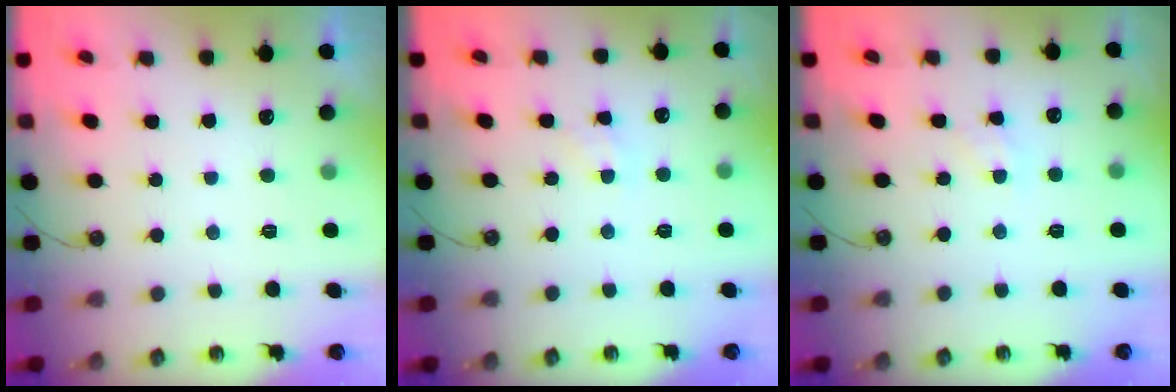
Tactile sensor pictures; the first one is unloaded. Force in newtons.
{"total": 1.1, "press": 1.0, "slide": 0.2}
{"total": 1.4, "press": 1.3, "slide": 0.2}